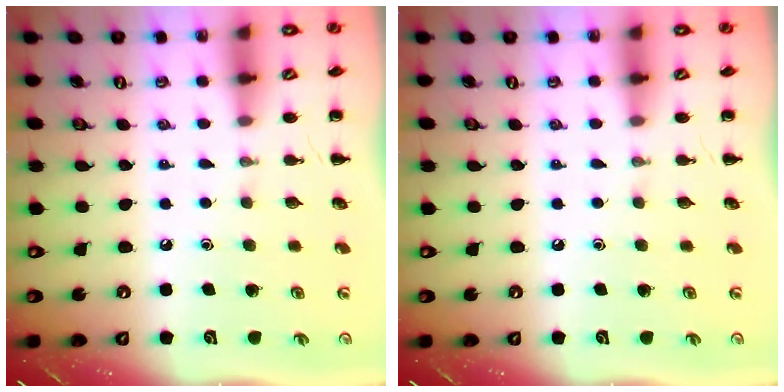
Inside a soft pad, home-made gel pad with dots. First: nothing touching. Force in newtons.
{"total": 0.0}